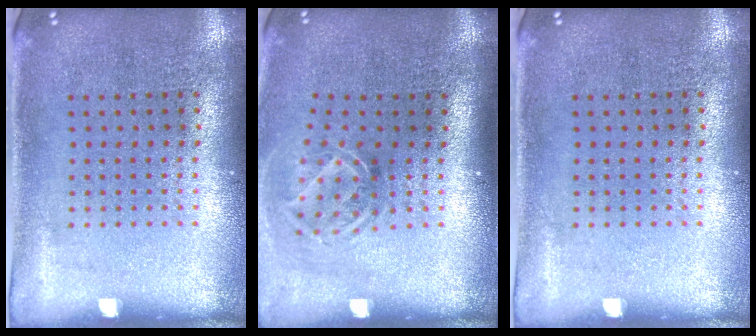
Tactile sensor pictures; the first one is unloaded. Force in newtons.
{"total": 1.8, "press": 1.3, "slide": 1.2}
{"total": 0.0}